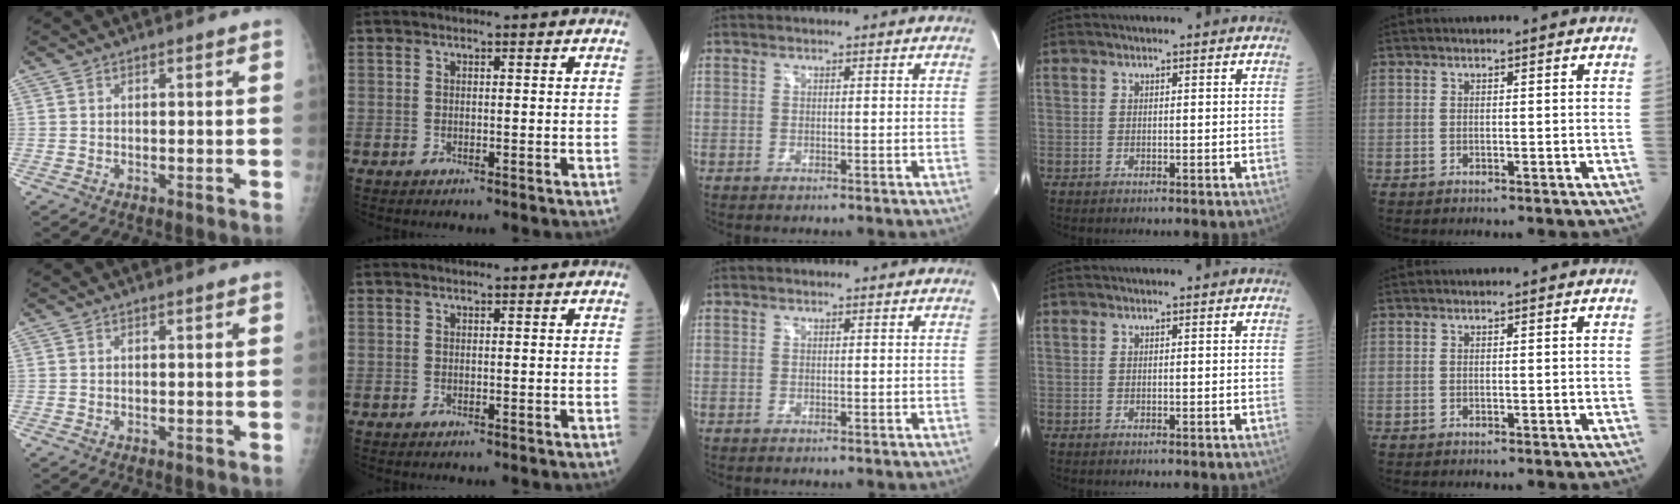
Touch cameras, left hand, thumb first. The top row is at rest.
{}